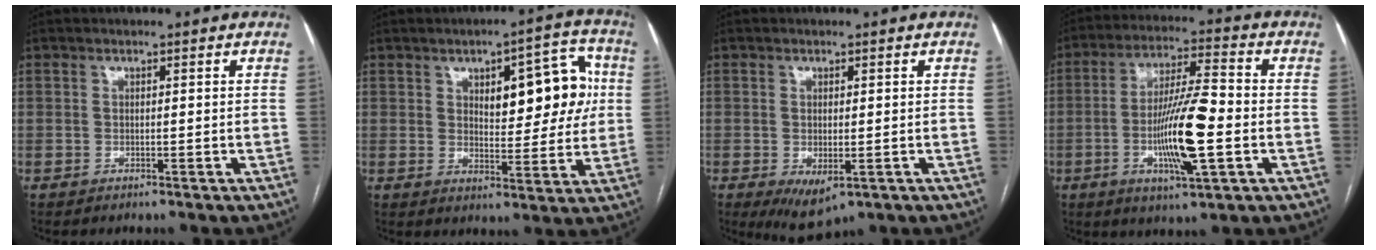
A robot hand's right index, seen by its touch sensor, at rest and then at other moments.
{"total": 11.6, "force": [2.8, 4.5, 10.3], "torque": [-0.127, 0.027, 0.044]}
{"total": 5.3, "force": [-1.9, 2.4, 4.3], "torque": [-0.070, -0.016, -0.015]}
{"total": 13.4, "force": [-2.9, 1.5, 13.0], "torque": [-0.241, -0.006, -0.053]}